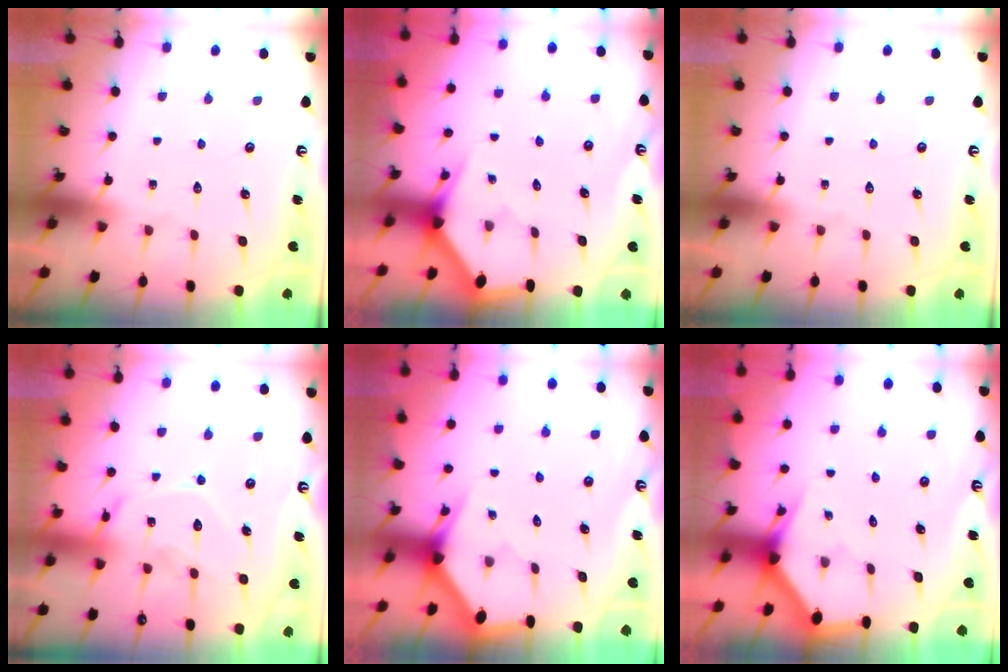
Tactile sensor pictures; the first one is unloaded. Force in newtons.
{"total": 3.2, "press": 3.2, "slide": 0.2}
{"total": 0.0}
{"total": 14.0, "press": 13.9, "slide": 1.2}
{"total": 3.1, "press": 3.1, "slide": 0.0}
{"total": 2.7, "press": 2.7, "slide": 0.1}